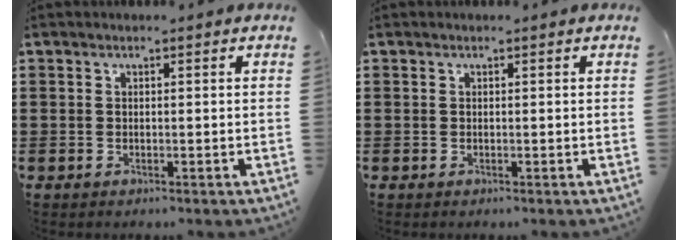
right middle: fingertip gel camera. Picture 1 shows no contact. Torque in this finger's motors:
{"motor_torque": [0.05, -0.04, -0.01, -0.01]}